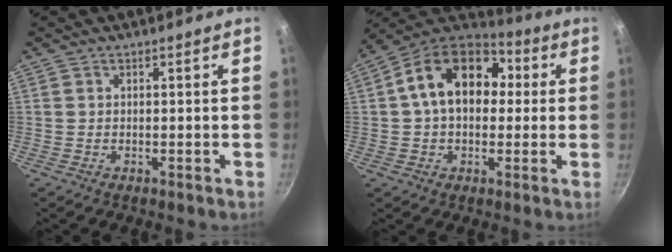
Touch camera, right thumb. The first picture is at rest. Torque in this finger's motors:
{"motor_torque": [0.54, 3.53, 1.65, 0.00, 0.12]}